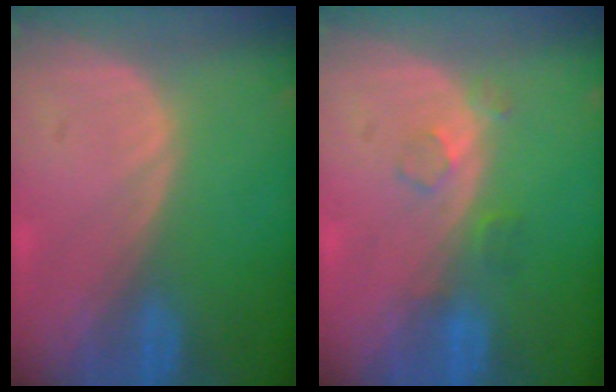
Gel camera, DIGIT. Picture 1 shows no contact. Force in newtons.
{"total": 2.5, "press": 2.5, "slide": 0.3}